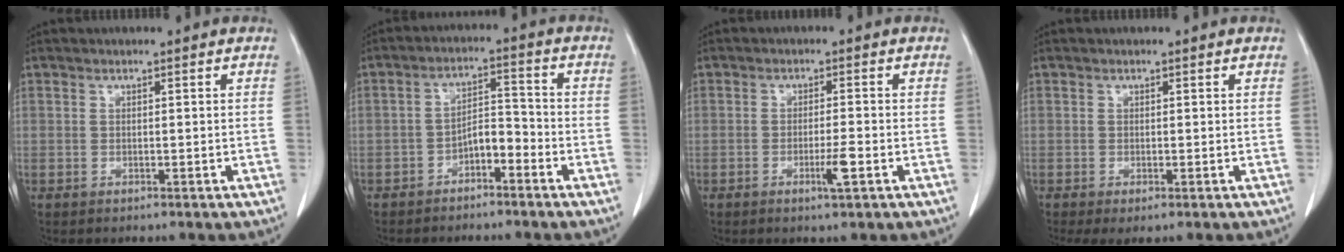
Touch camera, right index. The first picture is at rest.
{"total": 4.6, "force": [-2.9, 1.7, 3.2], "torque": [-0.057, 0.017, -0.048]}
{"total": 3.3, "force": [-1.4, -0.1, 3.0], "torque": [-0.054, -0.005, -0.024]}
{"total": 1.8, "force": [-0.7, 0.6, 1.6], "torque": [-0.027, -0.007, -0.008]}